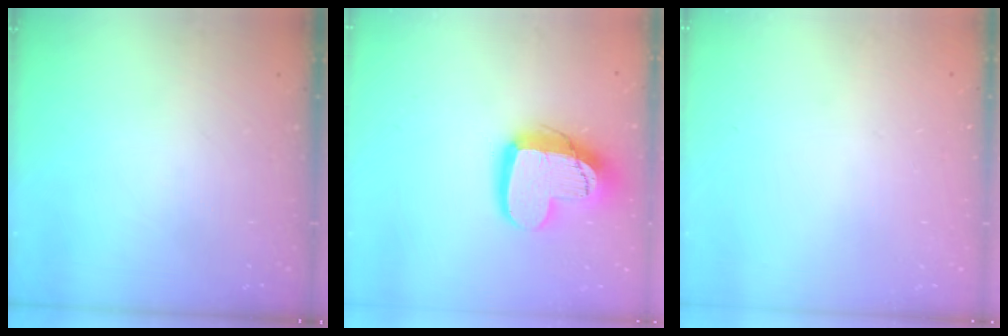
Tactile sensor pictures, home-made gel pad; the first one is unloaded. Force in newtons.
{"total": 16.2, "press": 16.1, "slide": 1.3}
{"total": 0.0}